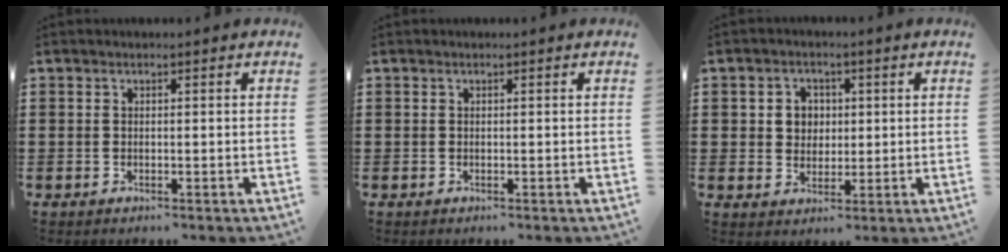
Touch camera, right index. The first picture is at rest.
{"total": 0.0}
{"total": 3.7, "force": [0.7, 3.4, 1.3], "torque": [-0.039, 0.012, 0.008]}